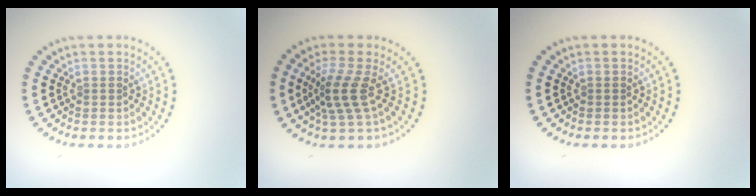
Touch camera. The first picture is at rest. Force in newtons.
{"total": 3.0, "press": 2.2, "slide": 2.1}
{"total": 0.0}